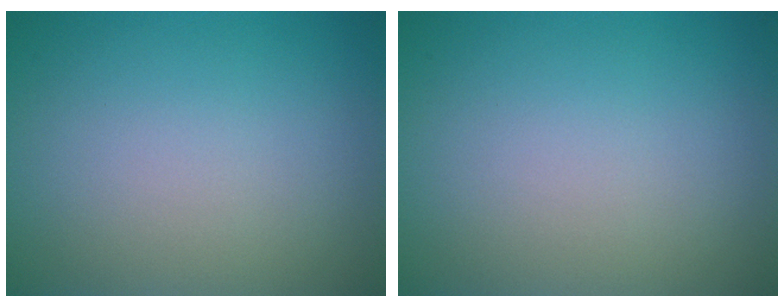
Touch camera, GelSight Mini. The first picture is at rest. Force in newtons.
{"total": 0.0}